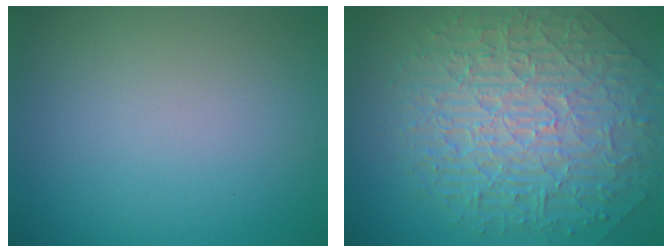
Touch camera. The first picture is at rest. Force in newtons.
{"total": 10.0, "press": 6.7, "slide": 7.5}